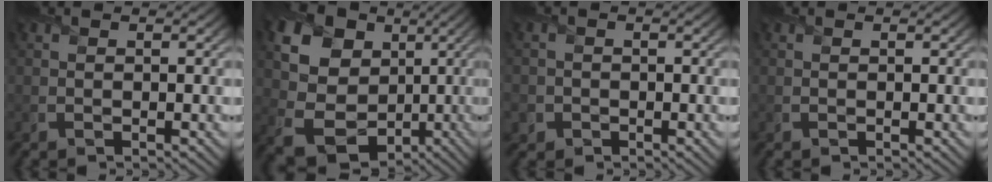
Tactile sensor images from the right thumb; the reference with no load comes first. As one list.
[{"total": 19.1, "force": [4.6, 15.7, 9.9], "torque": [-0.241, 0.033, 0.087]}, {"total": 2.1, "force": [-0.9, 1.9, 0.3], "torque": [-0.001, -0.003, -0.019]}, {"total": 0.0}]